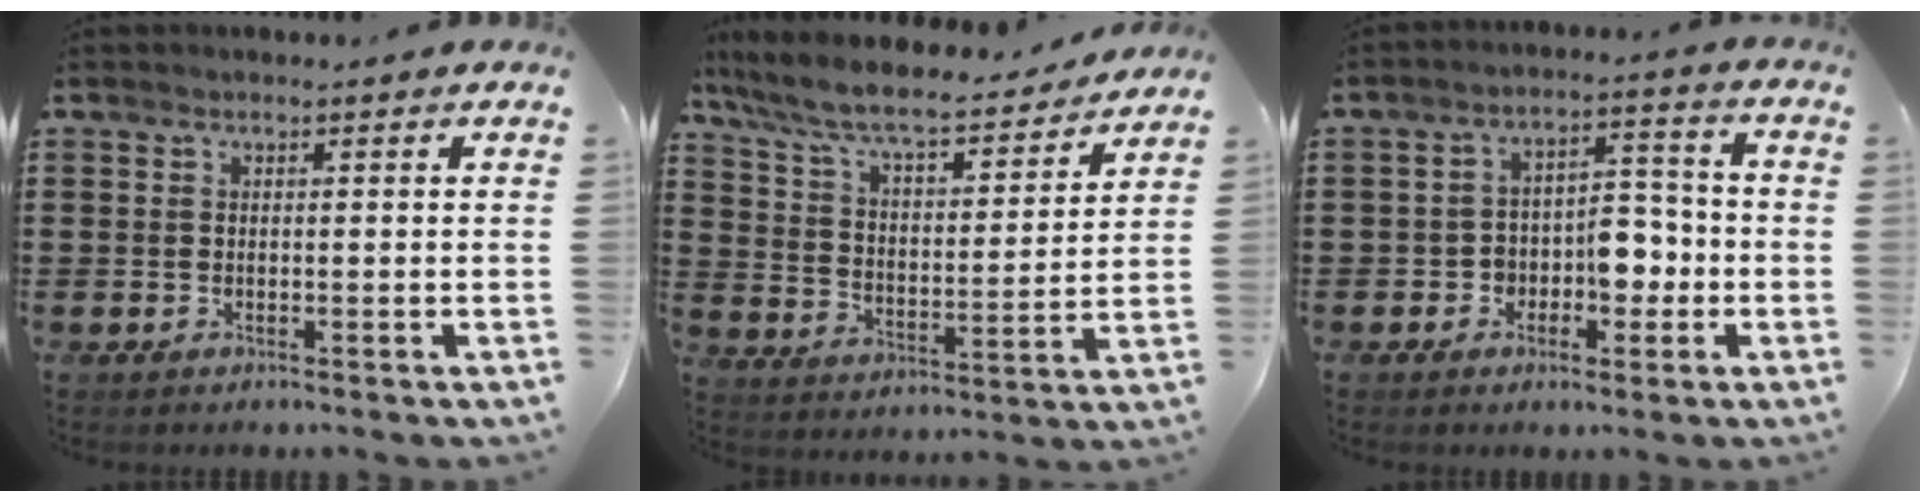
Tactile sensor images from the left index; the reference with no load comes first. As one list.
[{"total": 8.3, "force": [7.4, 1.1, 3.6], "torque": [-0.101, -0.044, 0.123]}, {"total": 6.1, "force": [-2.2, 4.1, 3.9], "torque": [-0.065, 0.011, -0.044]}]